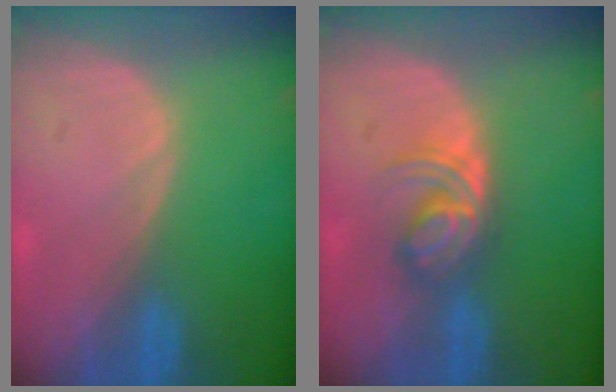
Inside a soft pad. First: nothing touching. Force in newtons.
{"total": 5.9, "press": 5.1, "slide": 2.8}